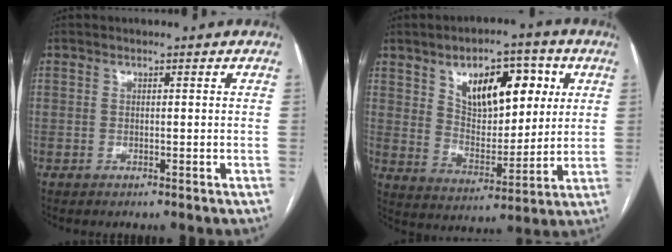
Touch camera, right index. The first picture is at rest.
{"total": 13.4, "force": [5.3, 6.6, 10.4], "torque": [-0.156, 0.019, 0.094]}